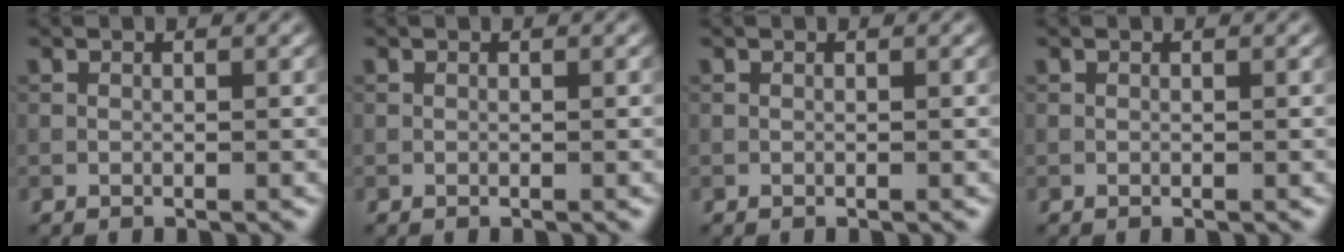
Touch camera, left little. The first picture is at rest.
{"total": 0.0}
{"total": 0.0}
{"total": 0.0}